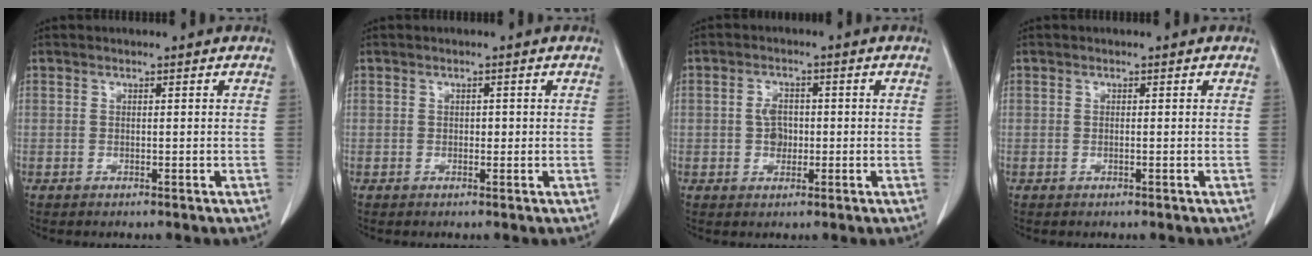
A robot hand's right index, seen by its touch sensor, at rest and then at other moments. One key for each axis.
{"total": 0.8, "fx": 0.0, "fy": 0.6, "fz": 0.6, "tx": -0.006, "ty": 0.002, "tz": -0.001}
{"total": 3.3, "fx": -0.3, "fy": 2.4, "fz": 2.2, "tx": -0.038, "ty": 0.006, "tz": -0.004}
{"total": 0.0}